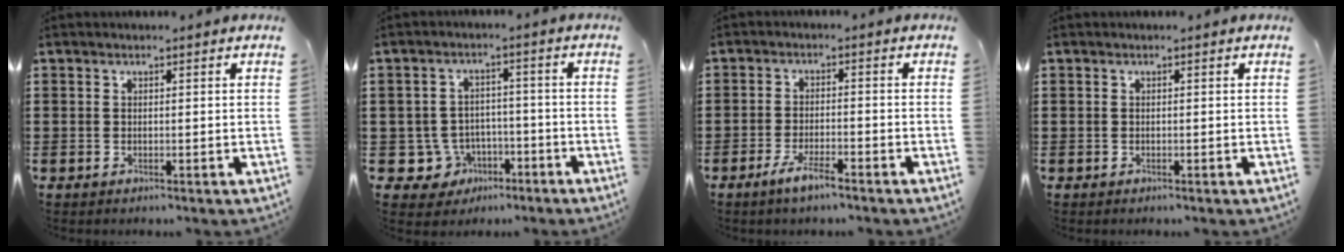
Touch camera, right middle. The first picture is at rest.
{"total": 5.3, "force": [-2.7, 4.4, 1.1], "torque": [-0.039, 0.011, -0.049]}
{"total": 4.1, "force": [-2.9, 0.8, 2.8], "torque": [-0.059, 0.000, -0.055]}
{"total": 0.0}